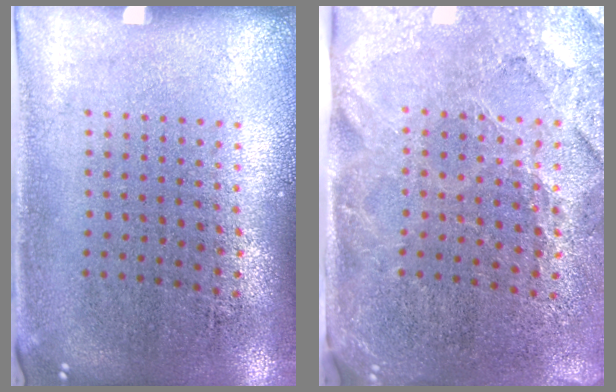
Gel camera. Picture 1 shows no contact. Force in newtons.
{"total": 3.6, "press": 3.1, "slide": 1.8}